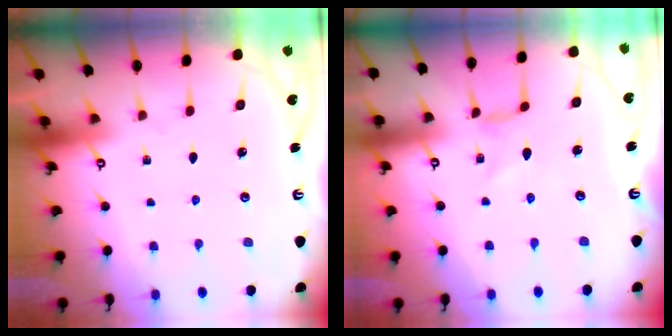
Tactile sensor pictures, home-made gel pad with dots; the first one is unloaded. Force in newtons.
{"total": 0.0}